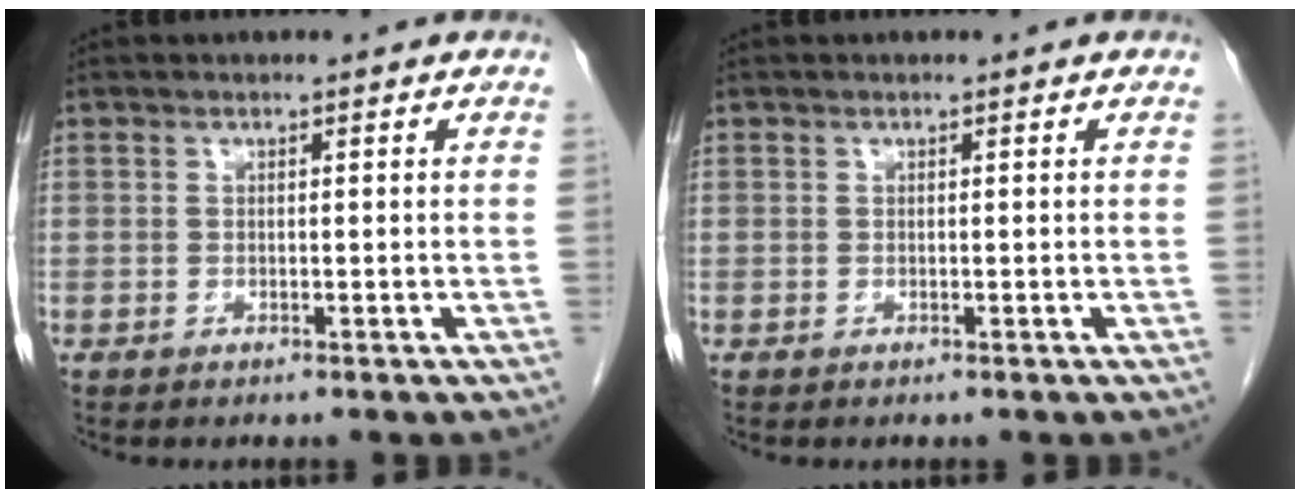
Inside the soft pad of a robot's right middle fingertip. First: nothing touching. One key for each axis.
{"total": 0.0}